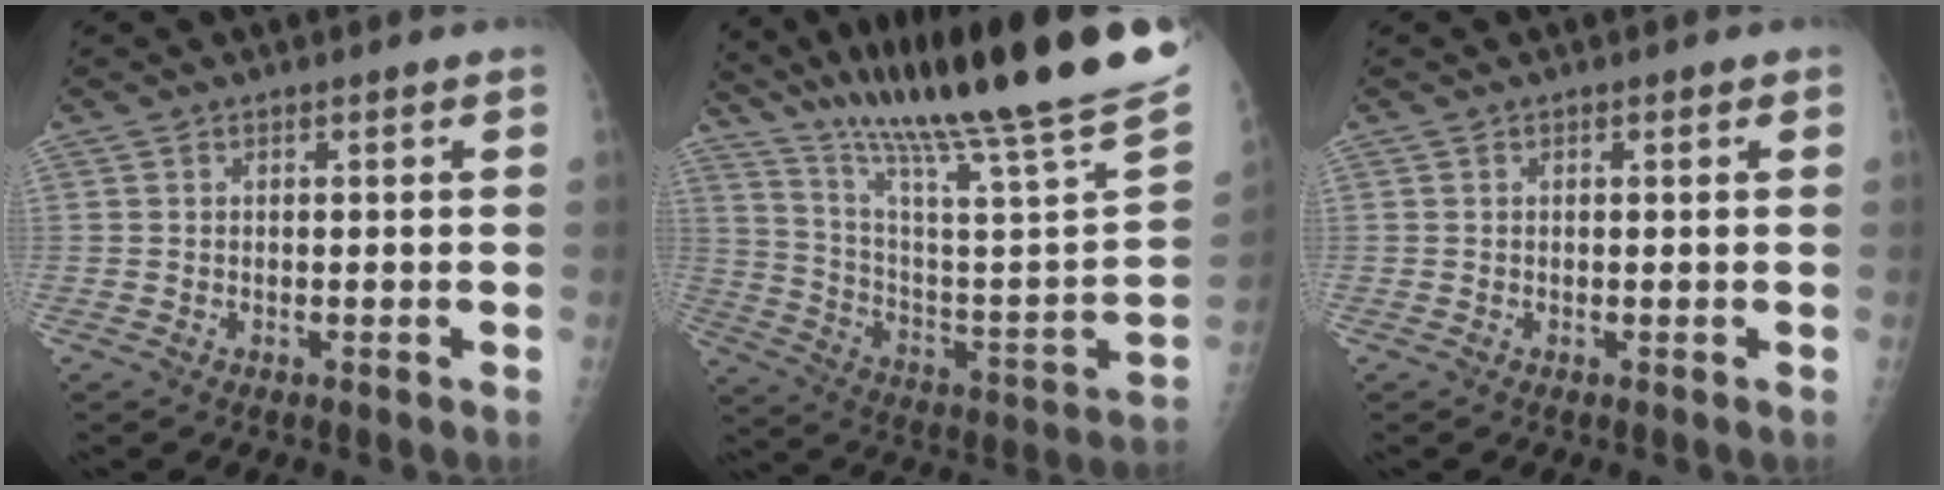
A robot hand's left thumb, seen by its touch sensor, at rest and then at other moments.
{"total": 32.3, "force": [25.2, 1.3, 20.2], "torque": [-0.313, -0.117, 0.382]}
{"total": 0.5, "force": [0.3, 0.1, 0.4], "torque": [-0.004, 0.000, 0.003]}